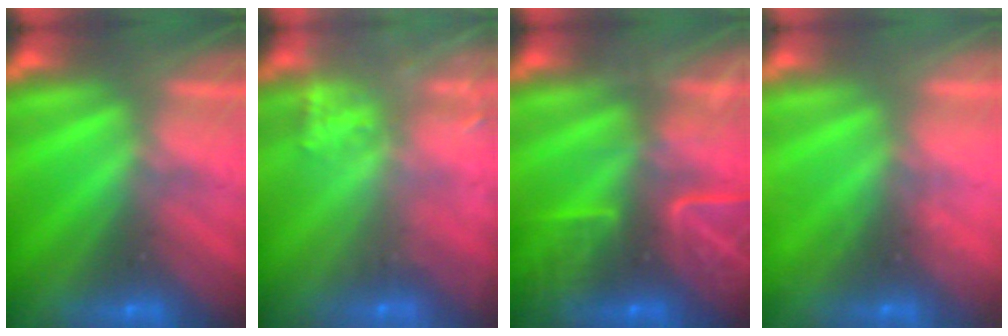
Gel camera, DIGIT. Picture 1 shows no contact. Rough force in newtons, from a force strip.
{"total": 9.4}
{"total": 8.8}
{"total": 2.3}